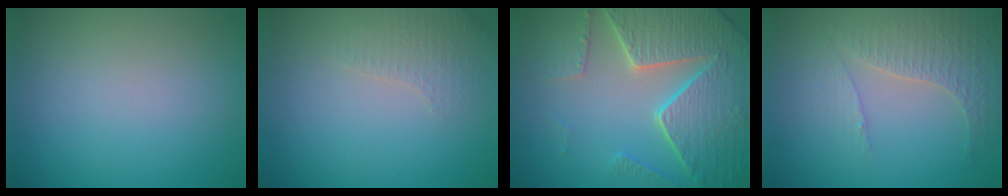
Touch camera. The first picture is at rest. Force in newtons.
{"total": 2.0, "press": 1.9, "slide": 0.5}
{"total": 8.3, "press": 6.1, "slide": 5.6}
{"total": 4.2, "press": 3.0, "slide": 2.9}